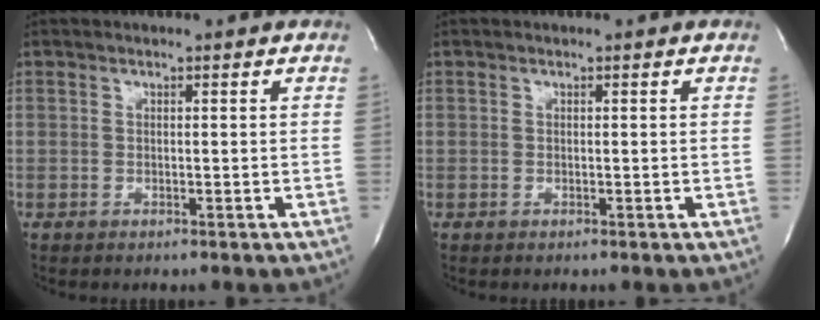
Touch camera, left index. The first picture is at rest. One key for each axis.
{"total": 0.0}